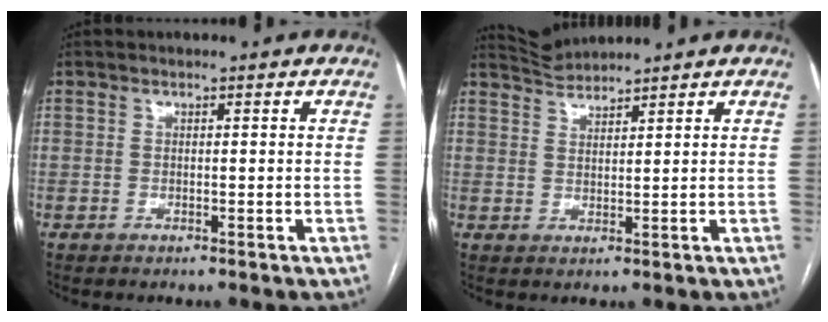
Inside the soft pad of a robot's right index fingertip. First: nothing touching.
{"total": 3.3, "force": [3.1, -0.6, -0.7], "torque": [0.005, 0.005, 0.068]}